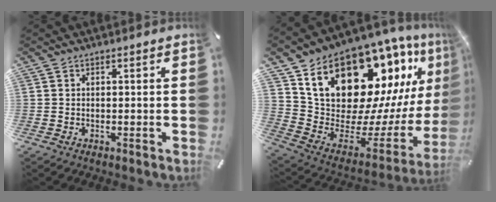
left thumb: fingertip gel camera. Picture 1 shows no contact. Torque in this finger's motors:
{"motor_torque": [2.73, 2.28, 2.21, -0.55, 0.56]}